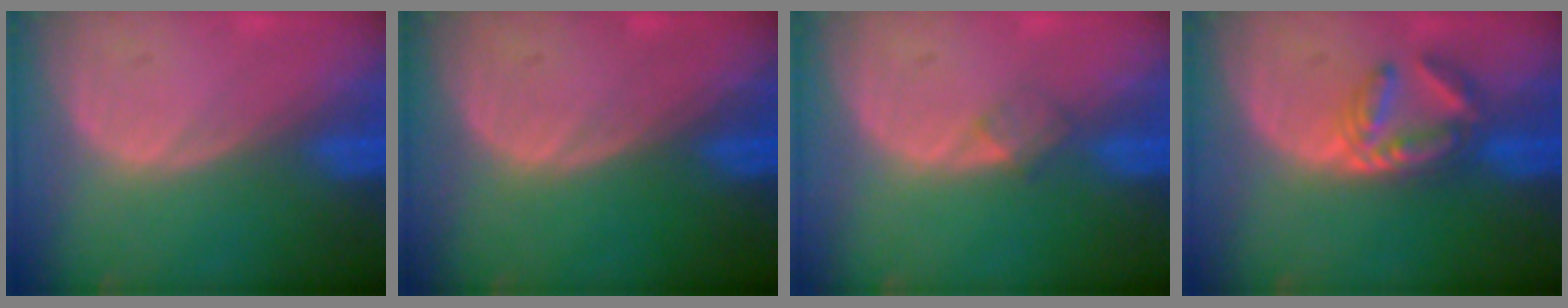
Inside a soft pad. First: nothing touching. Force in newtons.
{"total": 0.0}
{"total": 1.8, "press": 1.8, "slide": 0.2}
{"total": 5.7, "press": 5.1, "slide": 2.6}